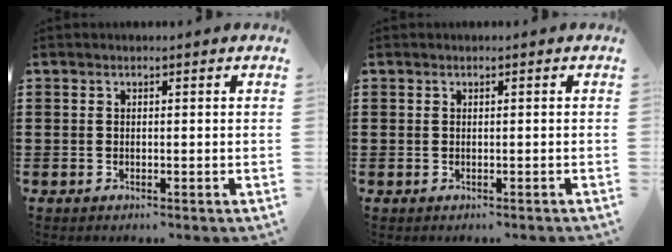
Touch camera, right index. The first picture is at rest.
{"total": 0.0}